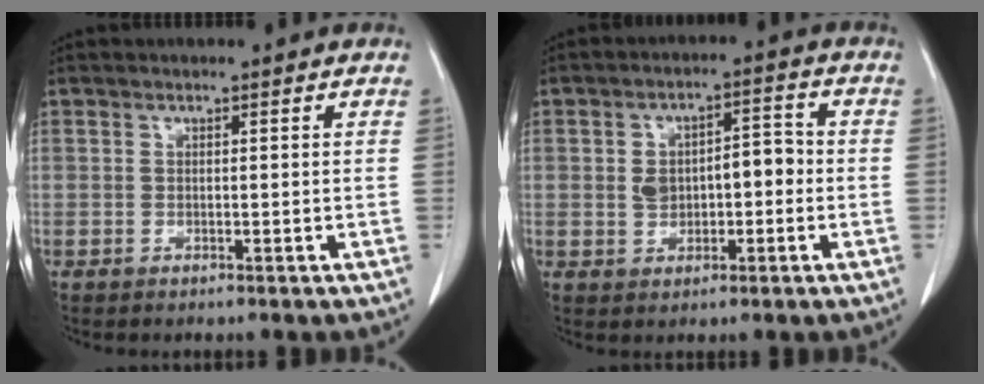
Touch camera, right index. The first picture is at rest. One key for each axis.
{"total": 6.6, "fx": -0.4, "fy": 3.7, "fz": 5.4, "tx": -0.094, "ty": 0.028, "tz": -0.001}